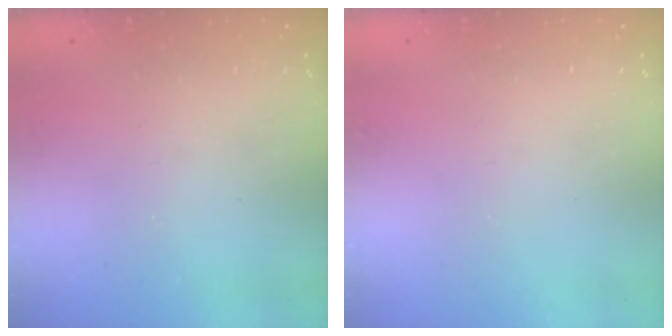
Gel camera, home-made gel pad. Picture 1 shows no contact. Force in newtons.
{"total": 0.0}